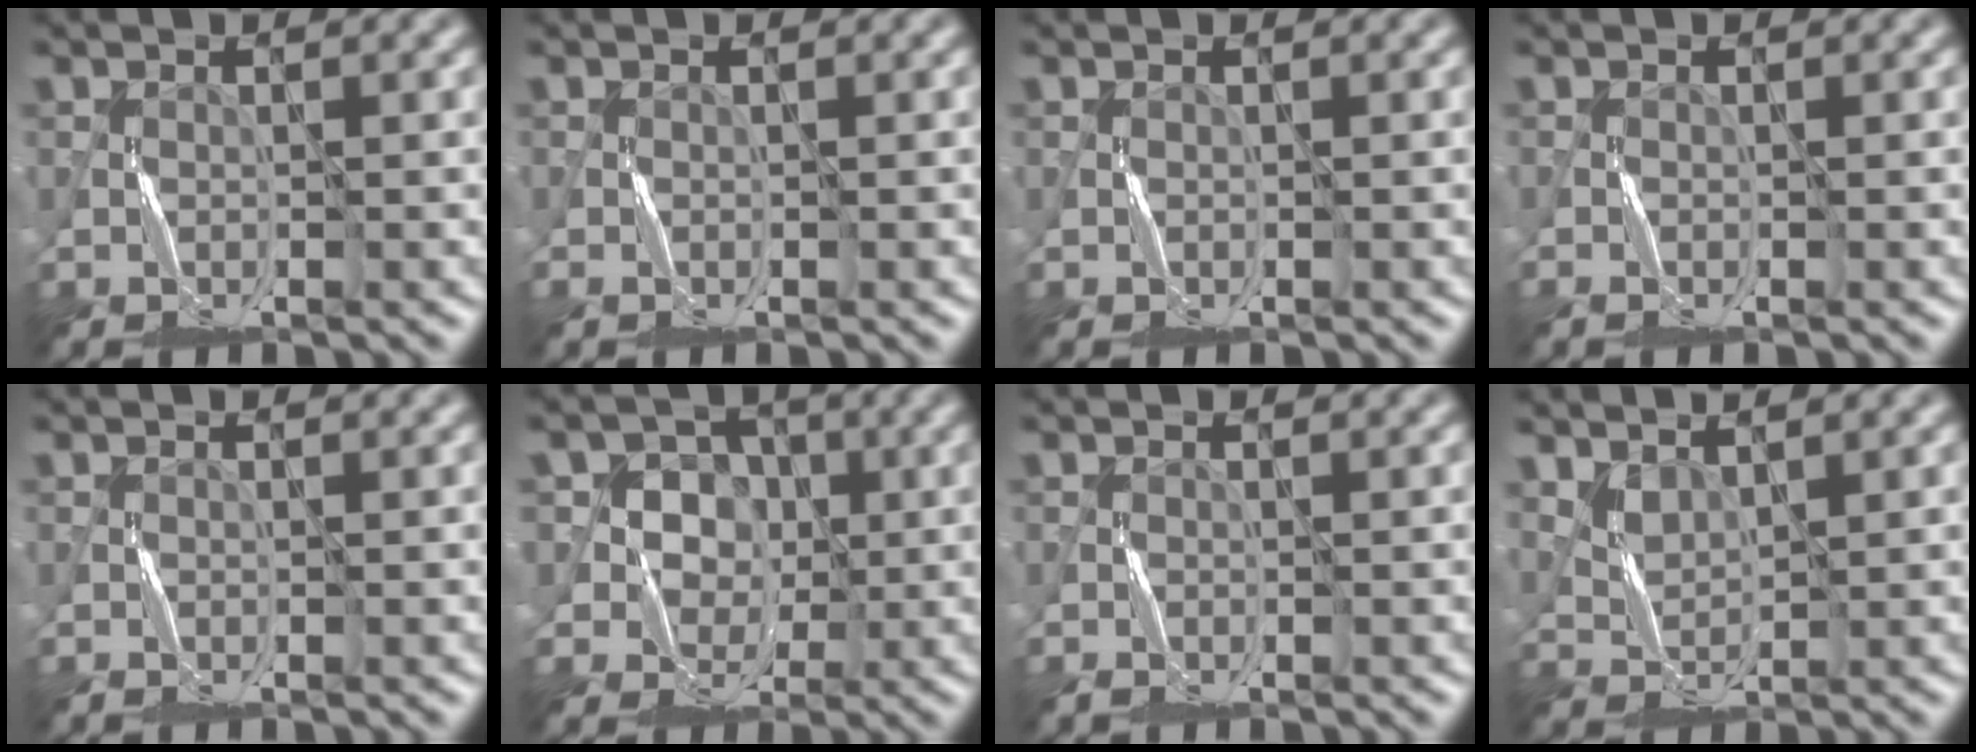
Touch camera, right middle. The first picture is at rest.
{"total": 0.7, "force": [-0.3, 0.3, 0.5], "torque": [-0.014, -0.001, -0.005]}
{"total": 0.0}
{"total": 0.9, "force": [-0.6, 0.2, 0.7], "torque": [-0.020, -0.003, -0.014]}
{"total": 0.7, "force": [-0.6, 0.2, 0.4], "torque": [-0.011, 0.000, -0.013]}
{"total": 6.6, "force": [1.4, 6.1, 2.3], "torque": [-0.038, 0.016, 0.011]}
{"total": 1.1, "force": [-0.9, 0.3, 0.6], "torque": [-0.018, -0.001, -0.020]}
{"total": 1.7, "force": [1.4, 0.7, 0.7], "torque": [-0.022, -0.006, 0.037]}